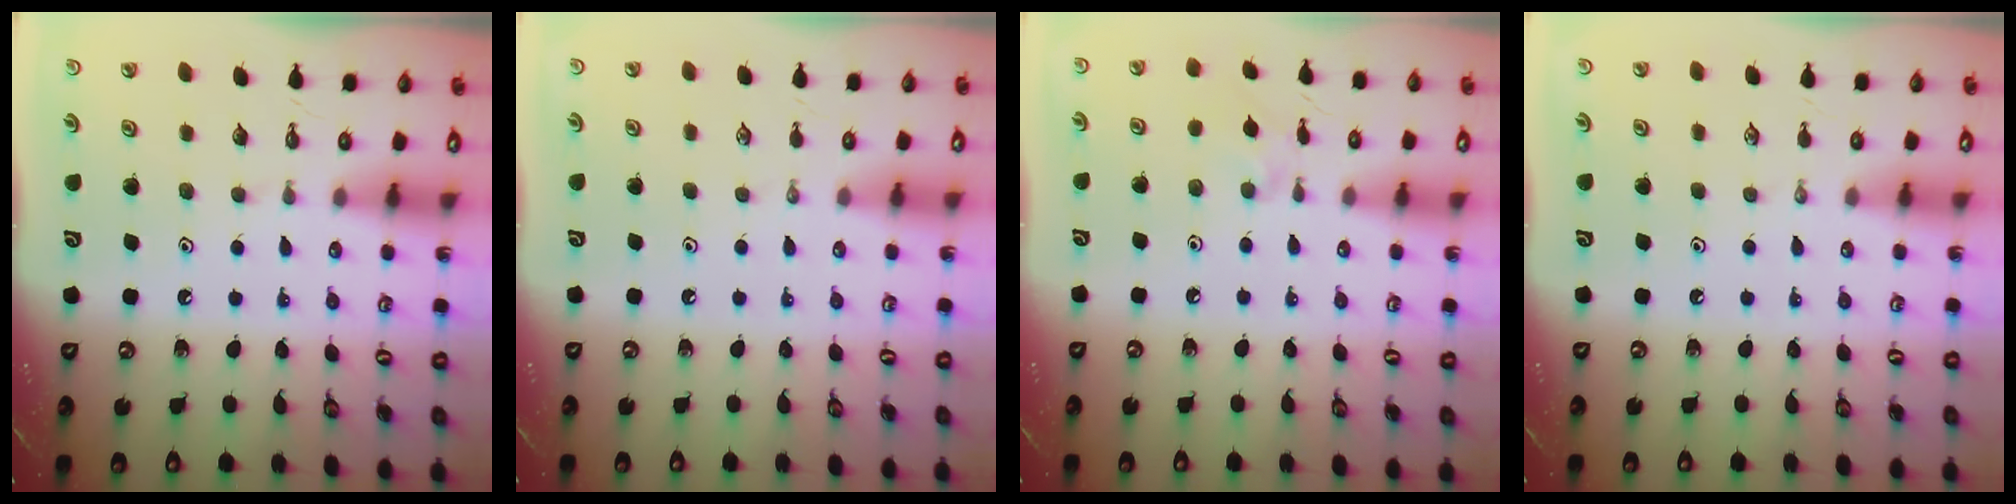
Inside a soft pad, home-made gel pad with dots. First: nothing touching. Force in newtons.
{"total": 0.0}
{"total": 2.3, "press": 2.3, "slide": 0.4}
{"total": 0.0}